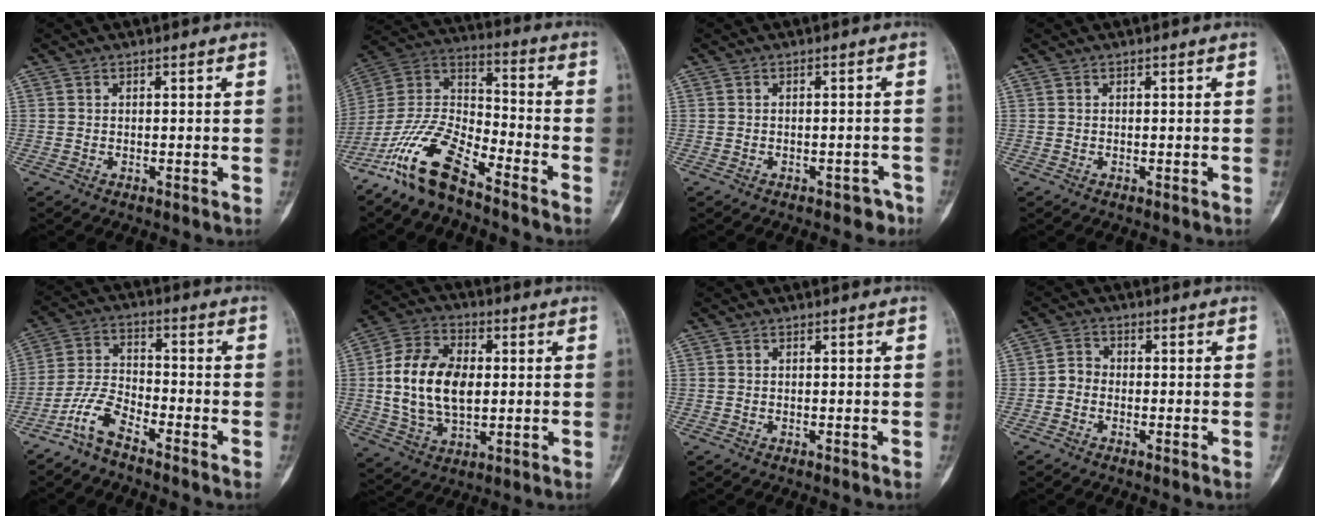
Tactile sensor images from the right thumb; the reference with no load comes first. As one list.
[{"total": 14.9, "force": [-10.8, 4.8, 9.1], "torque": [-0.175, 0.072, -0.214]}, {"total": 3.1, "force": [-2.3, 1.7, 1.1], "torque": [-0.004, 0.021, -0.023]}, {"total": 0.0}, {"total": 6.7, "force": [-5.2, 2.1, 3.8], "torque": [-0.082, 0.037, -0.115]}, {"total": 15.5, "force": [0.8, 9.8, 12.0], "torque": [-0.213, 0.010, 0.017]}, {"total": 0.0}, {"total": 2.7, "force": [-0.9, 2.2, 1.2], "torque": [-0.010, 0.009, -0.028]}]